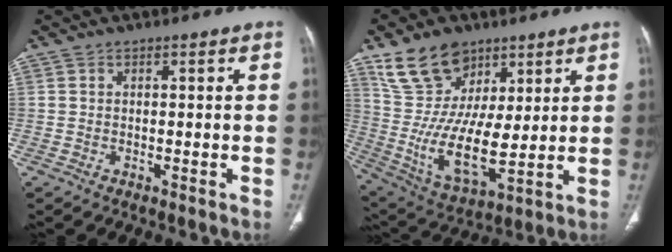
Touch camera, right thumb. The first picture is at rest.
{"total": 17.1, "force": [9.0, 10.2, 10.3], "torque": [-0.158, -0.046, 0.187]}